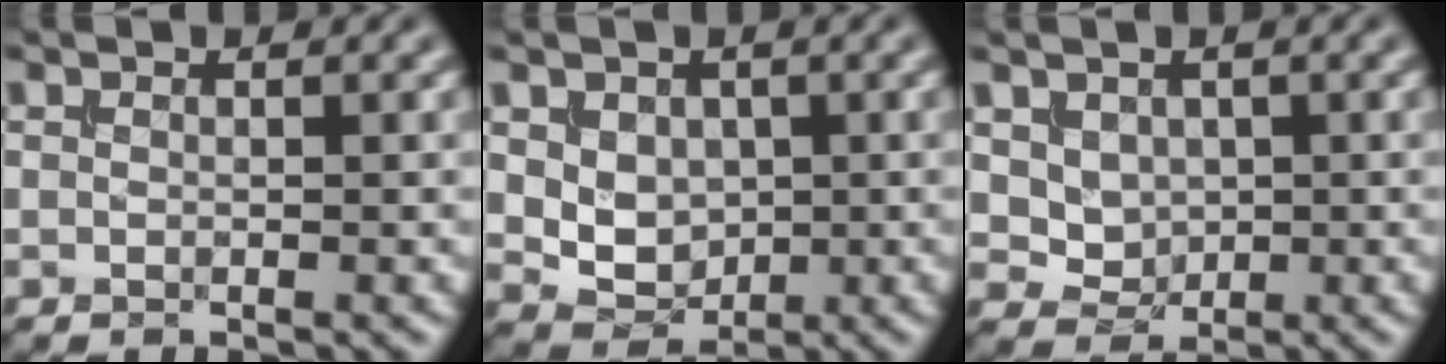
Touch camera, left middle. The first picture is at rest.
{"total": 3.3, "force": [0.6, 2.6, 1.9], "torque": [-0.041, -0.012, 0.014]}
{"total": 2.4, "force": [0.8, 1.9, 1.1], "torque": [-0.033, -0.011, 0.025]}